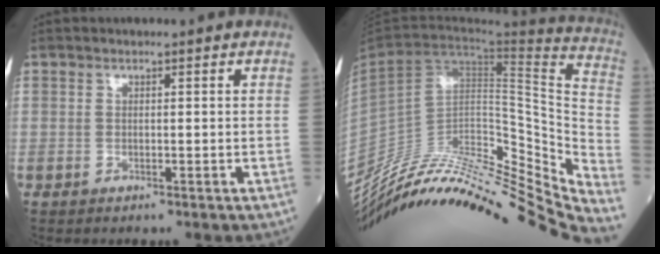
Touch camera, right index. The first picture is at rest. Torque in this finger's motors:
{"motor_torque": [-1.23, -0.91, -0.07, 0.01]}